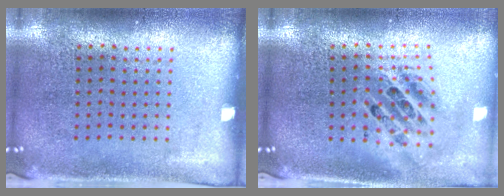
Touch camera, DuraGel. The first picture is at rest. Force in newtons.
{"total": 1.8, "press": 1.5, "slide": 1.1}